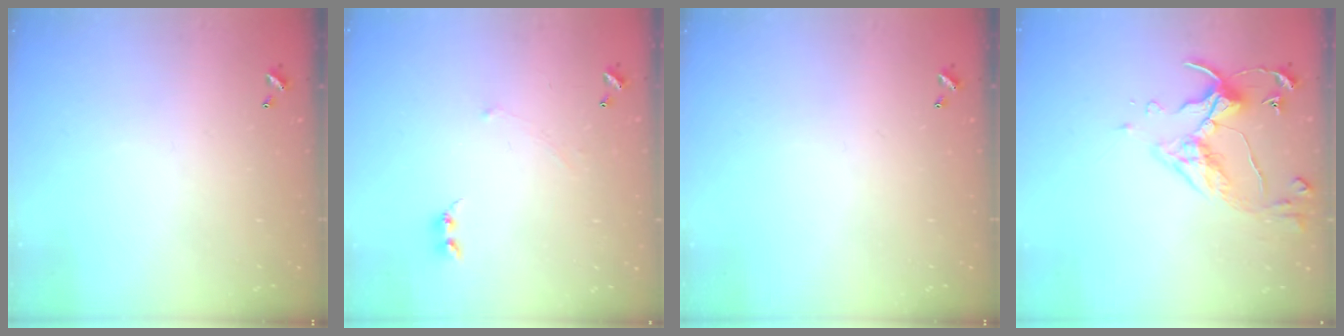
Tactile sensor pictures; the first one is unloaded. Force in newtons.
{"total": 0.6, "press": 0.3, "slide": 0.5}
{"total": 0.0}
{"total": 5.3, "press": 5.2, "slide": 1.0}